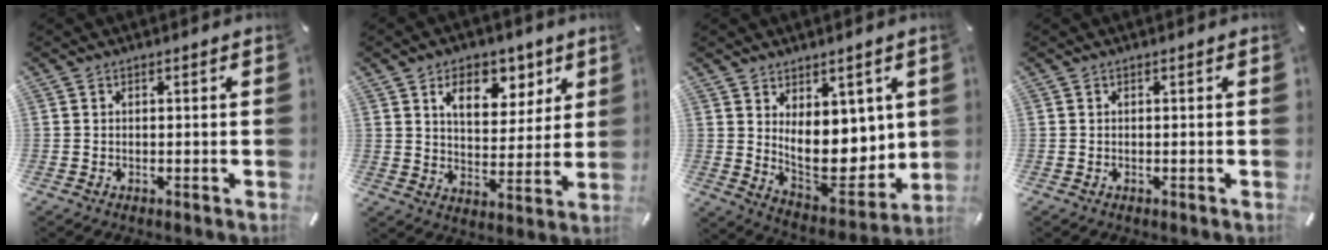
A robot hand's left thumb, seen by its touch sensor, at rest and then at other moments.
{"total": 10.7, "force": [6.2, 6.9, 5.3], "torque": [-0.065, -0.029, 0.104]}
{"total": 12.2, "force": [3.7, 8.7, 7.8], "torque": [-0.096, -0.058, 0.078]}
{"total": 0.0}